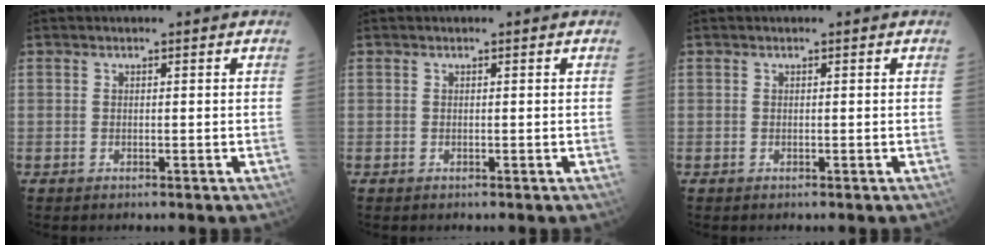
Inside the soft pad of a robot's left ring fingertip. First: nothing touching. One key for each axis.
{"total": 0.0}
{"total": 0.0}